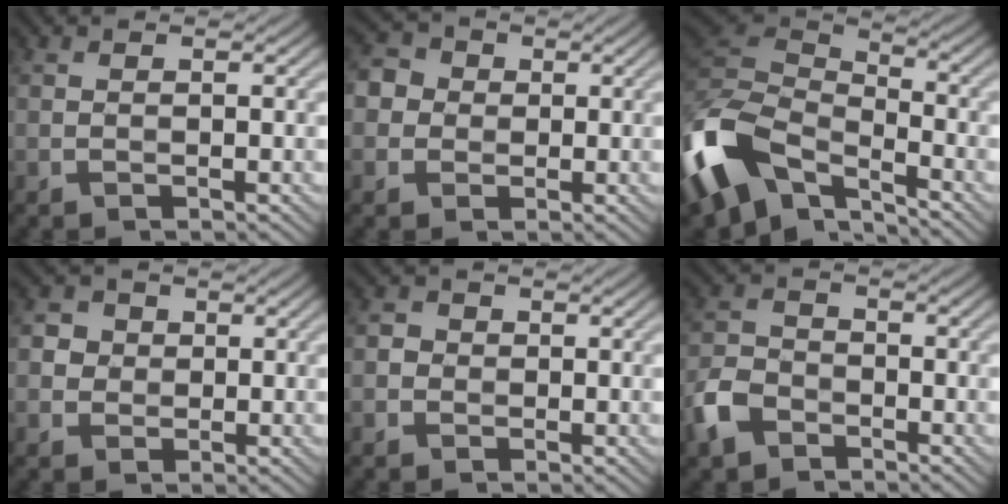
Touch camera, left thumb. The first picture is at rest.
{"total": 4.0, "force": [0.2, 3.8, 1.3], "torque": [-0.037, 0.006, -0.008]}
{"total": 13.5, "force": [-7.1, 7.5, 8.7], "torque": [-0.224, -0.004, -0.143]}
{"total": 2.8, "force": [0.4, 2.8, 0.6], "torque": [-0.024, 0.006, -0.002]}
{"total": 2.0, "force": [-0.3, 2.0, 0.5], "torque": [-0.015, 0.005, -0.010]}
{"total": 5.1, "force": [-3.2, 3.2, 2.3], "torque": [-0.066, 0.001, -0.076]}